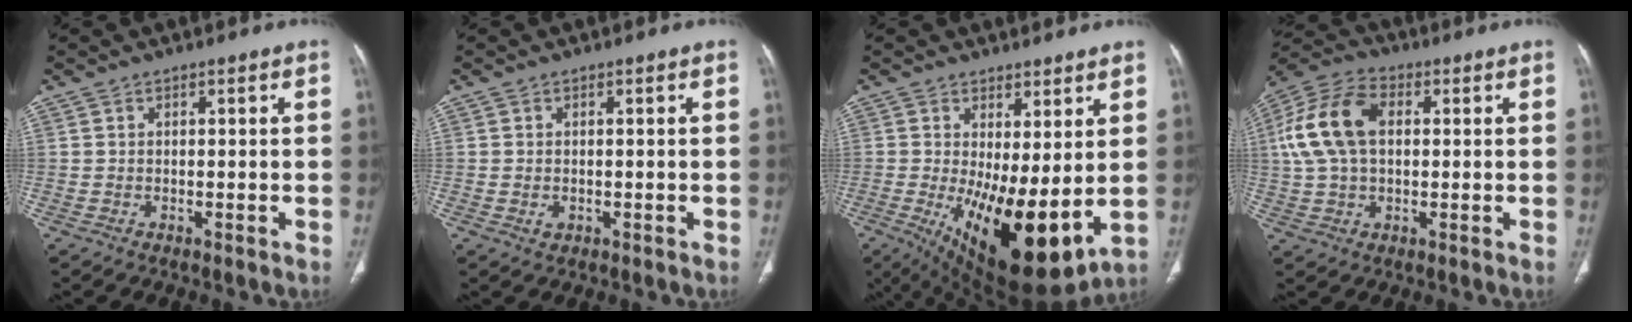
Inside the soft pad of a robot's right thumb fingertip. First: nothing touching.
{"total": 1.4, "force": [-0.2, 1.1, 0.9], "torque": [-0.015, 0.001, 0.000]}
{"total": 16.8, "force": [-1.1, 6.4, 15.5], "torque": [-0.257, -0.037, 0.006]}
{"total": 14.4, "force": [2.3, 9.1, 10.9], "torque": [-0.224, 0.028, 0.038]}